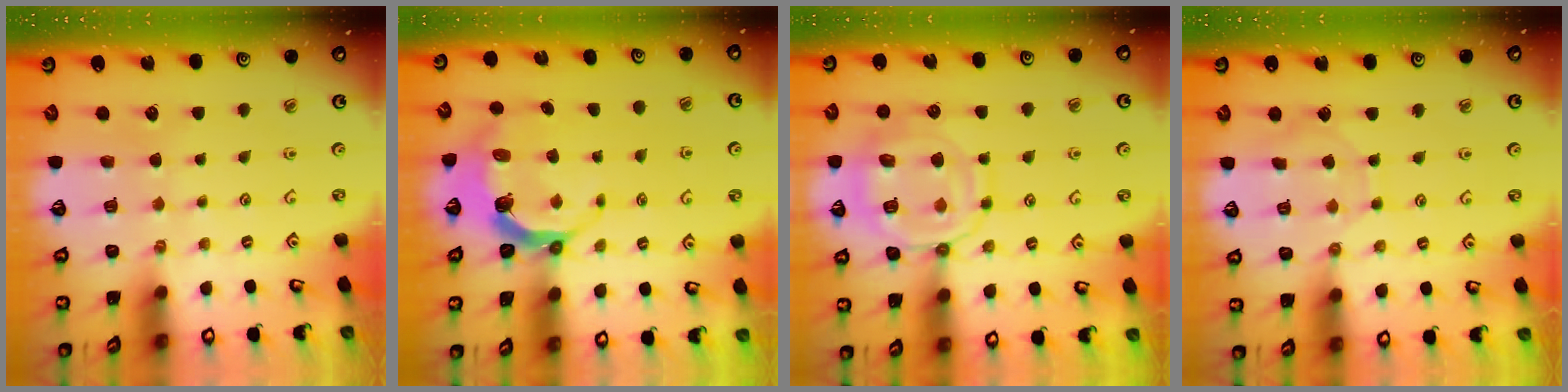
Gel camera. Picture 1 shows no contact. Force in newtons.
{"total": 5.8, "press": 4.4, "slide": 3.7}
{"total": 13.7, "press": 13.7, "slide": 1.1}
{"total": 6.6, "press": 6.5, "slide": 0.7}